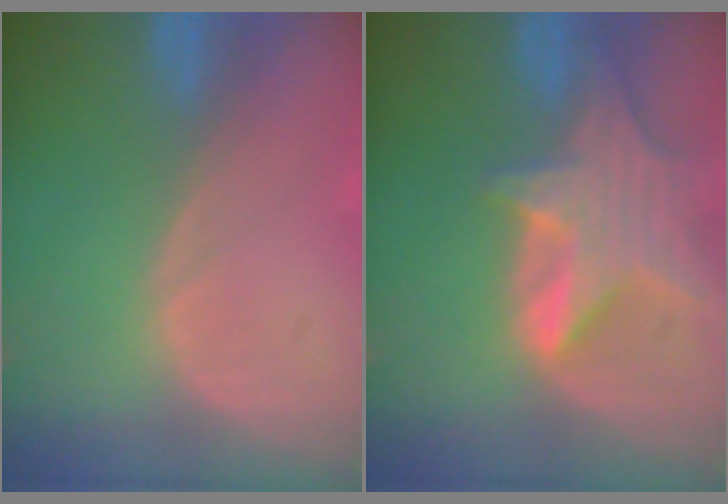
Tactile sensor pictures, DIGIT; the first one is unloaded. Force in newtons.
{"total": 8.3, "press": 7.4, "slide": 3.8}